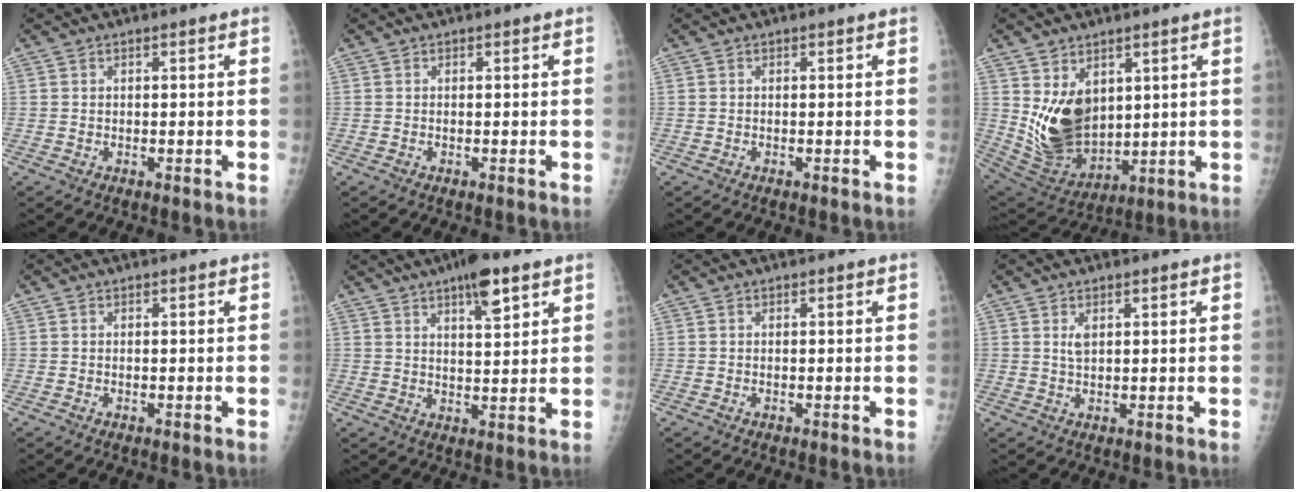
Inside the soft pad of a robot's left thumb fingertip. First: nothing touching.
{"total": 0.0}
{"total": 0.0}
{"total": 12.9, "force": [3.4, 8.9, 8.7], "torque": [-0.122, -0.036, 0.093]}
{"total": 0.0}
{"total": 8.3, "force": [5.1, 2.3, 6.2], "torque": [-0.086, -0.022, 0.078]}
{"total": 0.0}
{"total": 1.9, "force": [0.9, 0.8, 1.5], "torque": [-0.030, -0.003, 0.021]}